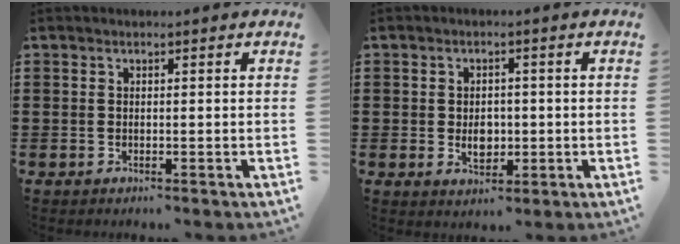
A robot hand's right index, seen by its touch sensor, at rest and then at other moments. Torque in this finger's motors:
{"motor_torque": [2.14, 0.00, 0.44, 0.04]}